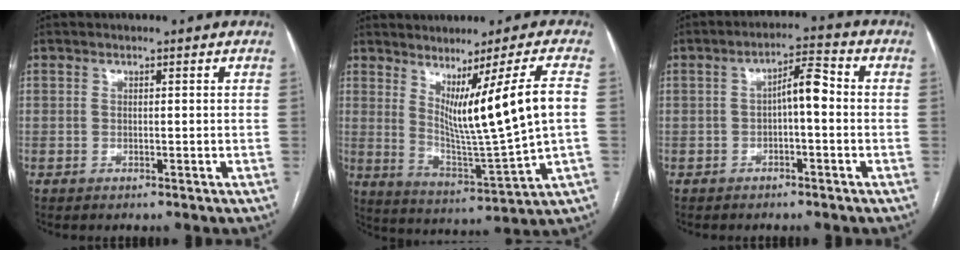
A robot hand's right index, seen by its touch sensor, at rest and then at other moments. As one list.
[{"total": 13.2, "force": [2.6, -1.5, 12.9], "torque": [-0.212, -0.030, 0.054]}, {"total": 5.1, "force": [-0.3, 1.4, 4.9], "torque": [-0.081, 0.026, -0.007]}]